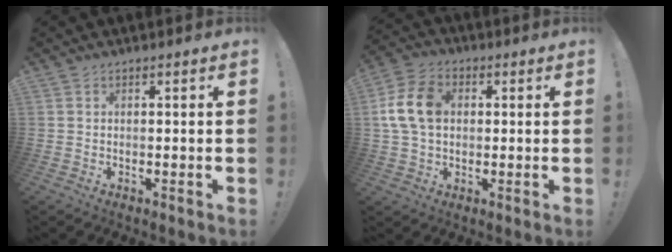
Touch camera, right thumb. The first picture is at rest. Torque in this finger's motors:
{"motor_torque": [1.57, 1.55, 0.17, 0.01, 0.11]}